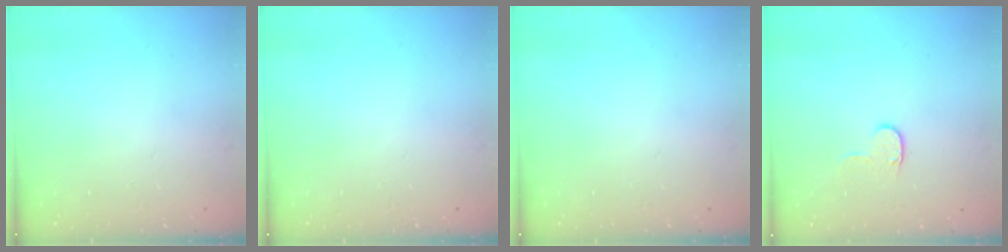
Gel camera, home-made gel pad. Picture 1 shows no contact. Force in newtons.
{"total": 0.0}
{"total": 0.0}
{"total": 5.1, "press": 5.1, "slide": 0.5}